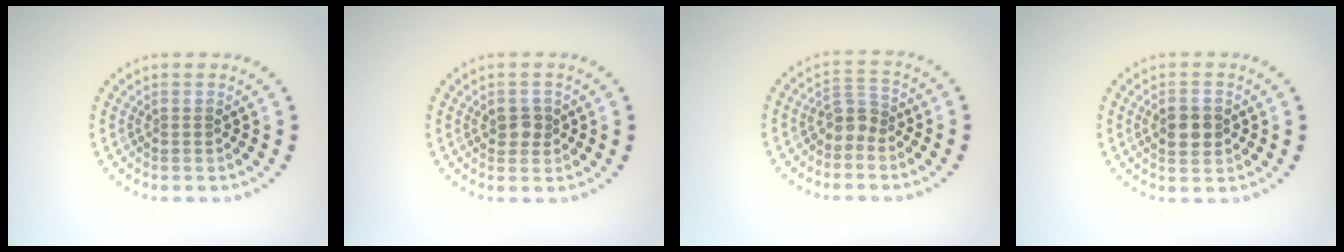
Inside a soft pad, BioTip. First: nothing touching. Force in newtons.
{"total": 1.7, "press": 1.7, "slide": 0.3}
{"total": 2.2, "press": 1.7, "slide": 1.3}
{"total": 3.1, "press": 3.1, "slide": 0.1}